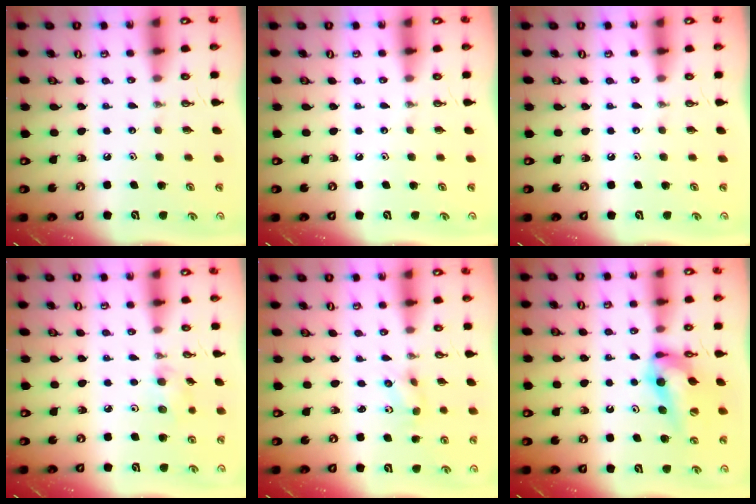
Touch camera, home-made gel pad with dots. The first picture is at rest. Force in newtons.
{"total": 0.0}
{"total": 0.0}
{"total": 6.3, "press": 4.7, "slide": 4.3}
{"total": 2.3, "press": 2.0, "slide": 1.1}
{"total": 12.2, "press": 12.1, "slide": 1.2}